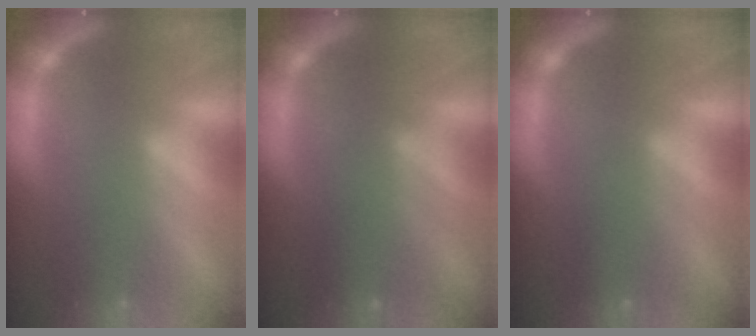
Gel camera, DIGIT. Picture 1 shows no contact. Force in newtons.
{"total": 3.6}
{"total": 2.5}